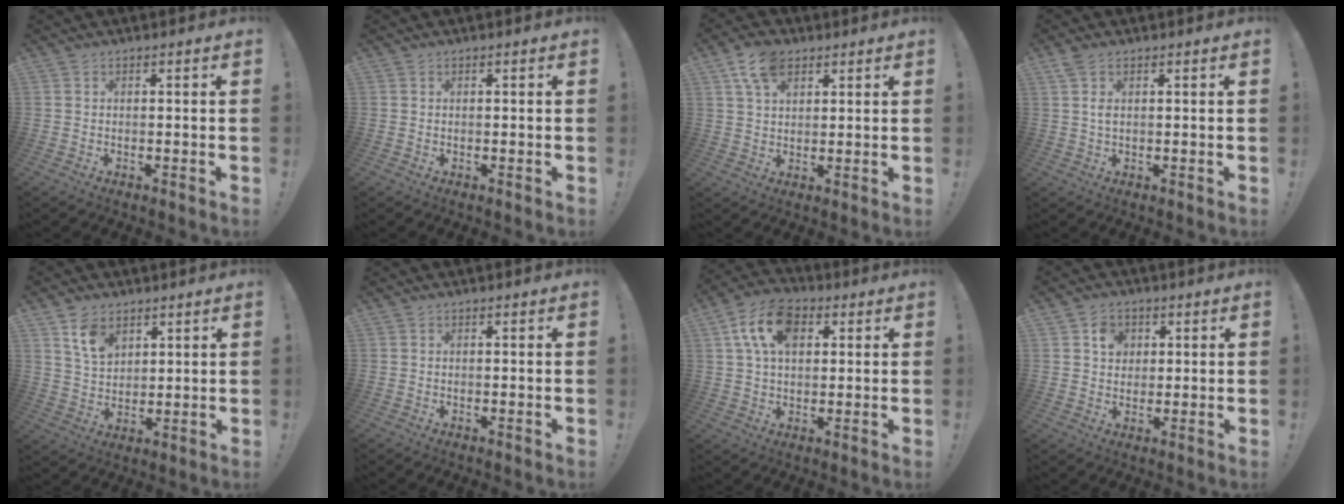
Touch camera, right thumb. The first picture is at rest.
{"total": 0.0}
{"total": 8.6, "force": [4.6, 5.3, 5.0], "torque": [-0.087, -0.006, 0.089]}
{"total": 2.8, "force": [1.2, 1.4, 2.1], "torque": [-0.042, 0.001, 0.020]}
{"total": 8.9, "force": [5.4, 5.9, 3.9], "torque": [-0.059, -0.023, 0.103]}
{"total": 0.0}
{"total": 12.8, "force": [4.6, 8.3, 8.6], "torque": [-0.155, 0.007, 0.089]}
{"total": 5.9, "force": [2.1, 5.1, 2.1], "torque": [-0.016, -0.006, 0.034]}